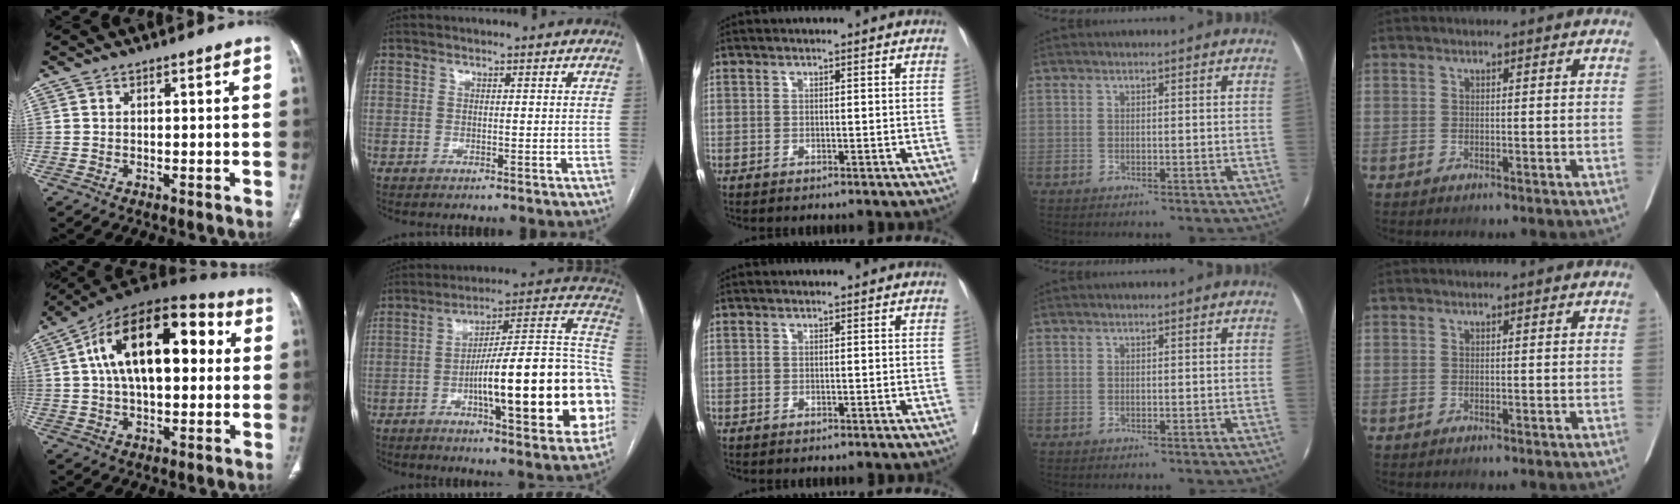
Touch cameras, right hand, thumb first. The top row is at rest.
{"thumb": {"total": 22.9, "force": [4.7, 11.9, 18.9], "torque": [-0.287, 0.033, 0.062]}, "index": {"total": 26.8, "force": [-5.7, 4.4, 25.9], "torque": [-0.293, 0.022, -0.078]}}